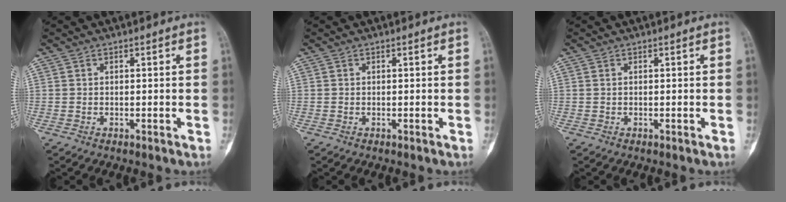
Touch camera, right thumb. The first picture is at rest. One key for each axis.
{"total": 0.0}
{"total": 0.0}